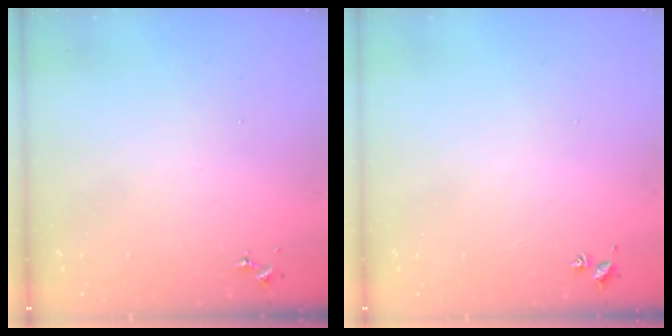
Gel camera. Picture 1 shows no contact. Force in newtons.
{"total": 1.8, "press": 1.8, "slide": 0.2}